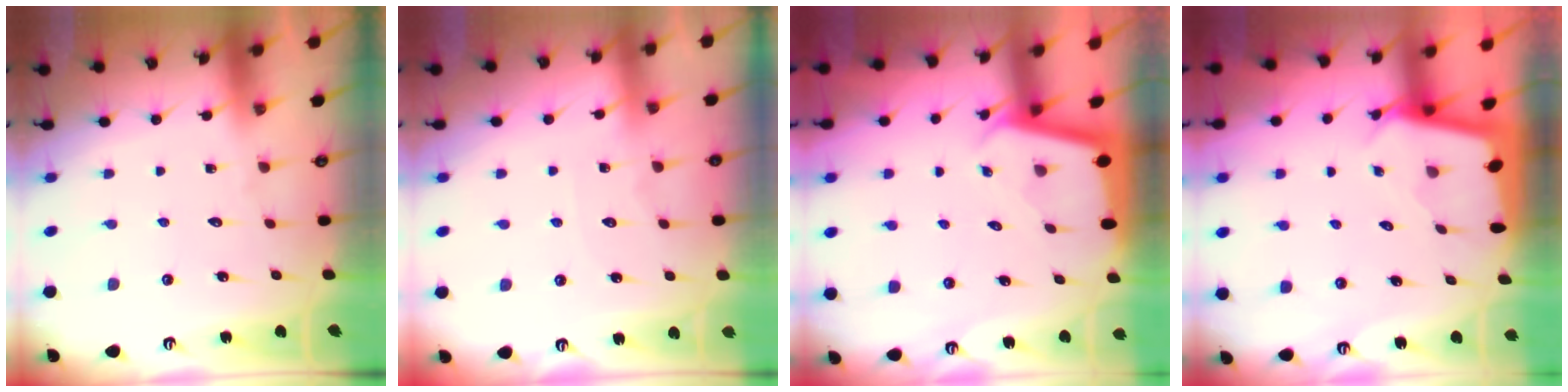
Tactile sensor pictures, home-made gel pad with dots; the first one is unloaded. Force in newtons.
{"total": 4.5, "press": 4.5, "slide": 0.5}
{"total": 1.8, "press": 1.8, "slide": 0.1}
{"total": 2.4, "press": 2.4, "slide": 0.1}